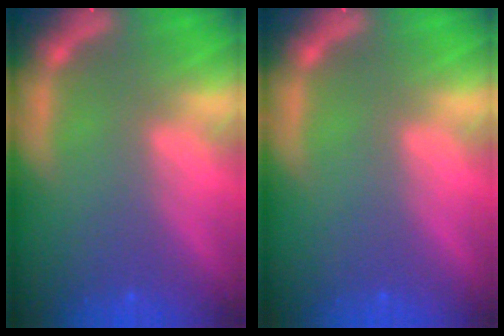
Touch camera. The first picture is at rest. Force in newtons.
{"total": 0.0}